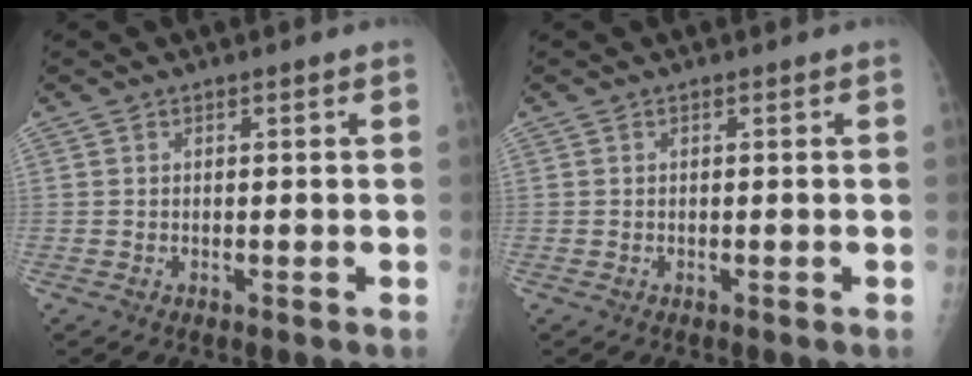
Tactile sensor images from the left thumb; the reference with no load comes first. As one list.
[{"total": 0.0}]